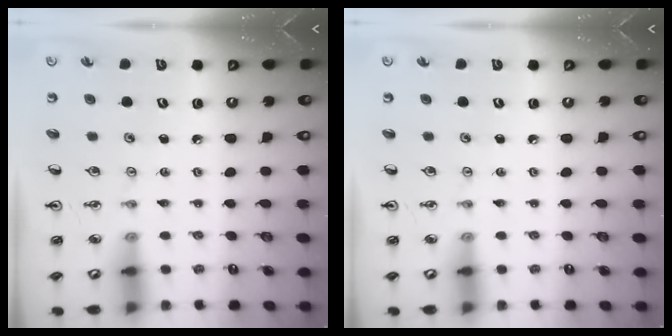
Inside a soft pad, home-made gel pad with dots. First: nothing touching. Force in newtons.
{"total": 0.0}